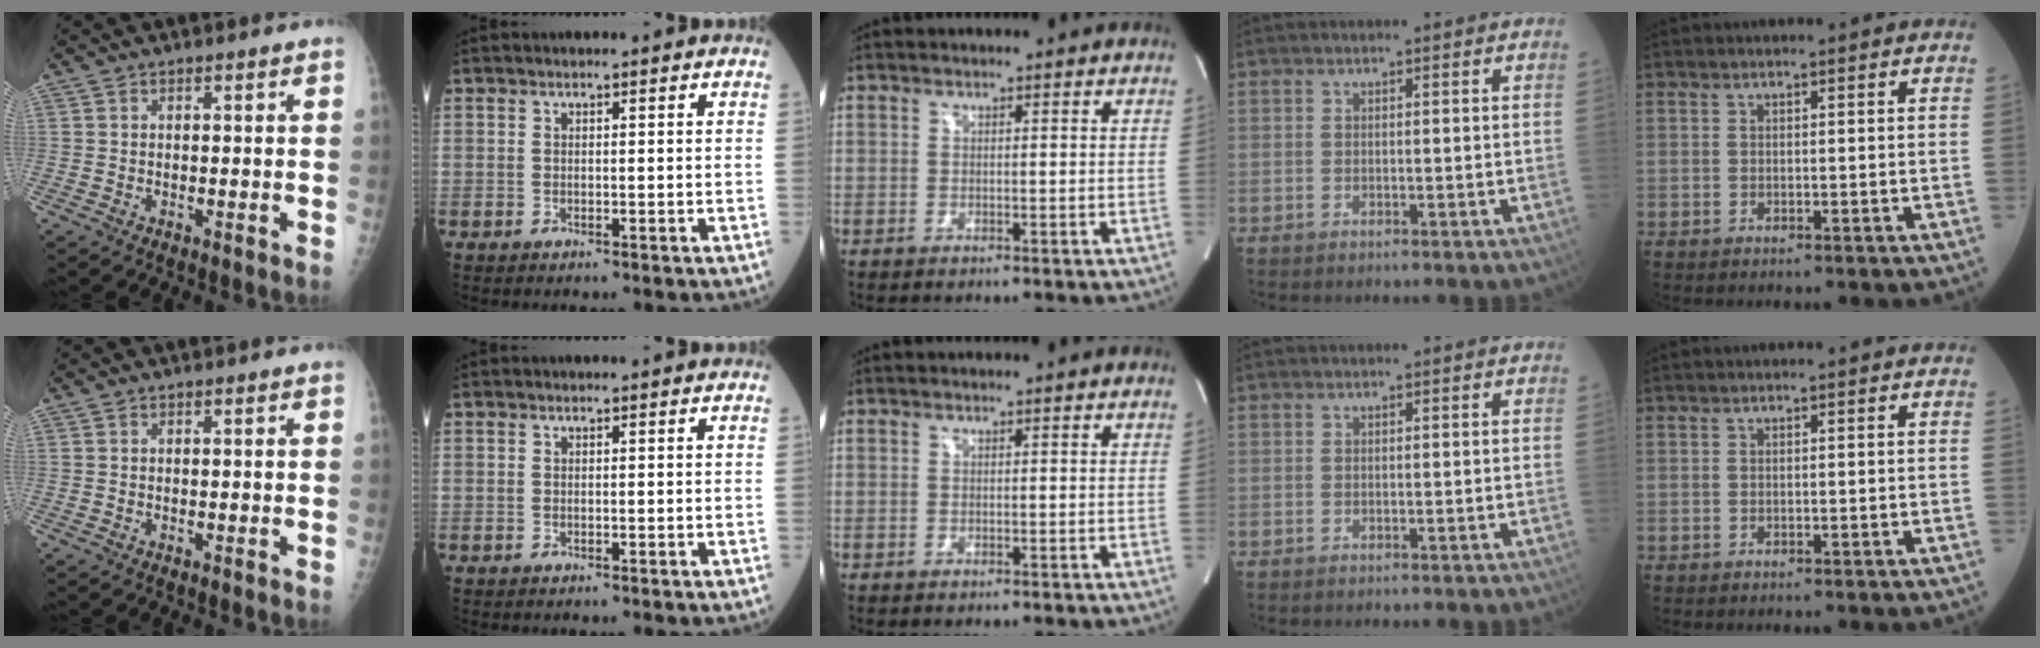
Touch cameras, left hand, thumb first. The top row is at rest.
{}